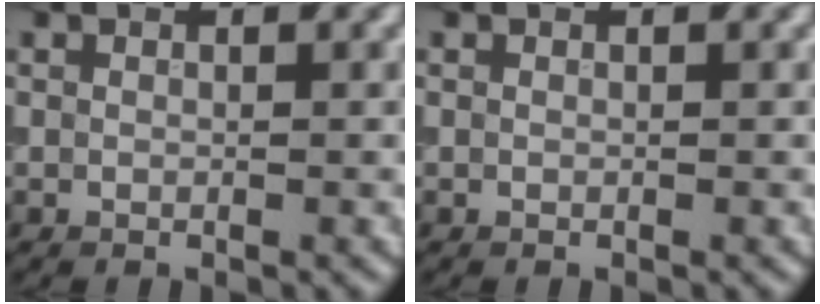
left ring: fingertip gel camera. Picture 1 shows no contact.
{"total": 0.0}